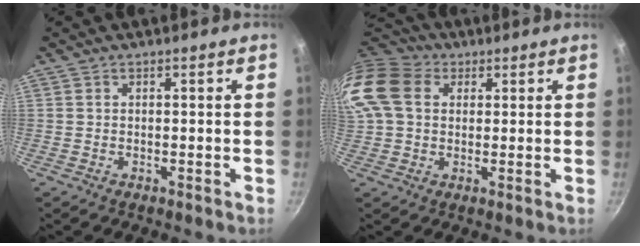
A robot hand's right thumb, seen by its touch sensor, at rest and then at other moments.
{"total": 17.7, "force": [5.0, 13.5, 10.3], "torque": [-0.237, 0.030, 0.080]}